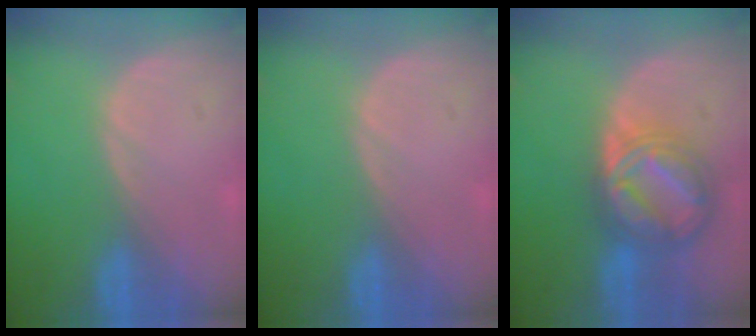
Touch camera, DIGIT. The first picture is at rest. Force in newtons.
{"total": 0.0}
{"total": 8.8, "press": 8.8, "slide": 0.6}